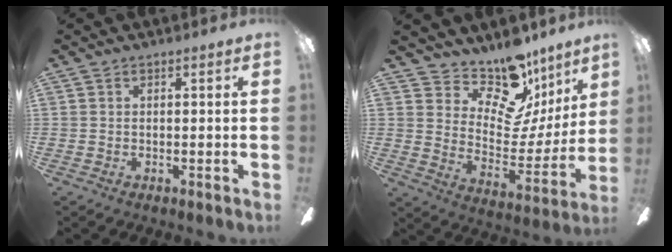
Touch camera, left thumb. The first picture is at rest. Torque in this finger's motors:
{"motor_torque": [0.86, 0.92, -0.04, -0.32, -0.01]}